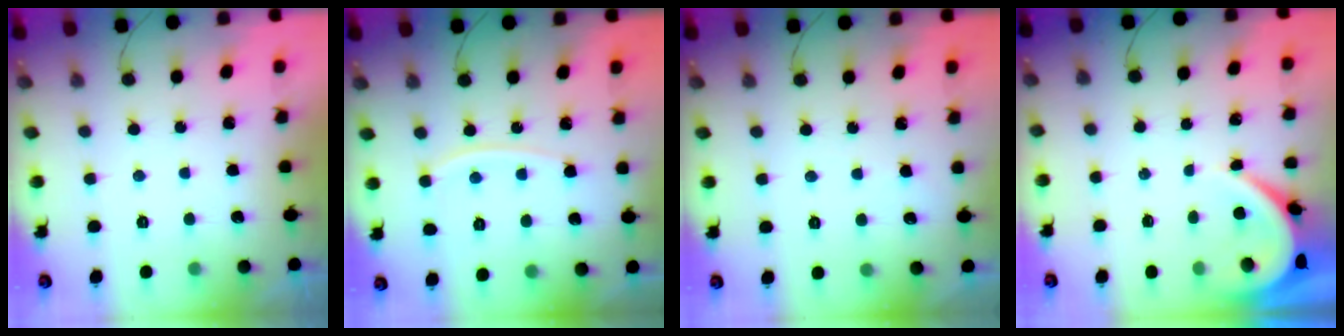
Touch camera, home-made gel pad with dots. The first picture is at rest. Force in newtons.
{"total": 6.8, "press": 6.8, "slide": 0.9}
{"total": 1.9, "press": 1.8, "slide": 0.2}
{"total": 3.8, "press": 3.8, "slide": 0.5}